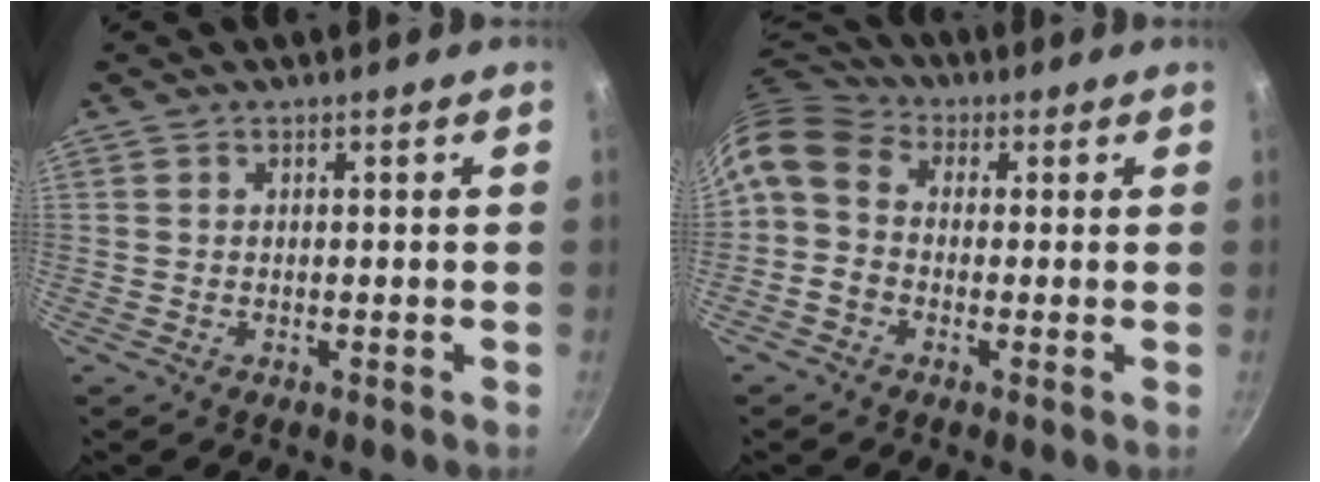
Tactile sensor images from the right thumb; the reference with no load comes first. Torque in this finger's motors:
{"motor_torque": [-0.07, 0.94, 1.21, -0.58, 0.25]}